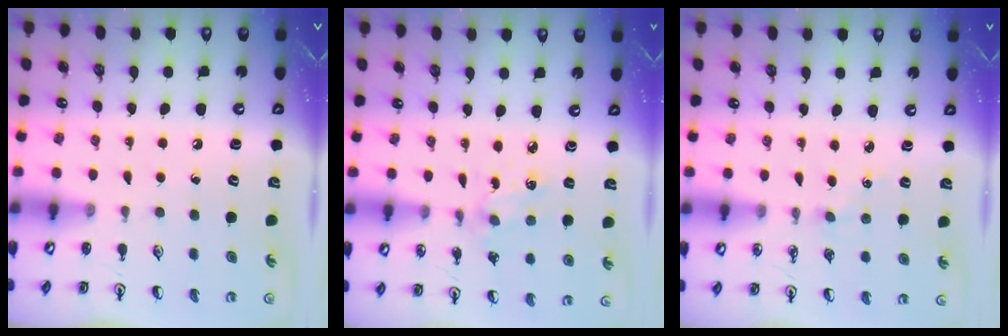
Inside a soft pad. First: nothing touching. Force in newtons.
{"total": 2.1, "press": 2.0, "slide": 0.7}
{"total": 1.8, "press": 1.8, "slide": 0.3}